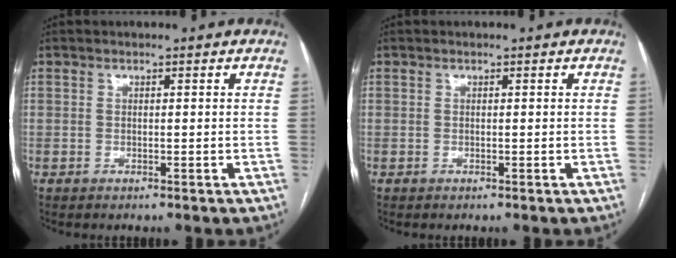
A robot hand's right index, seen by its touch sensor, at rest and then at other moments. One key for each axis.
{"total": 0.0}